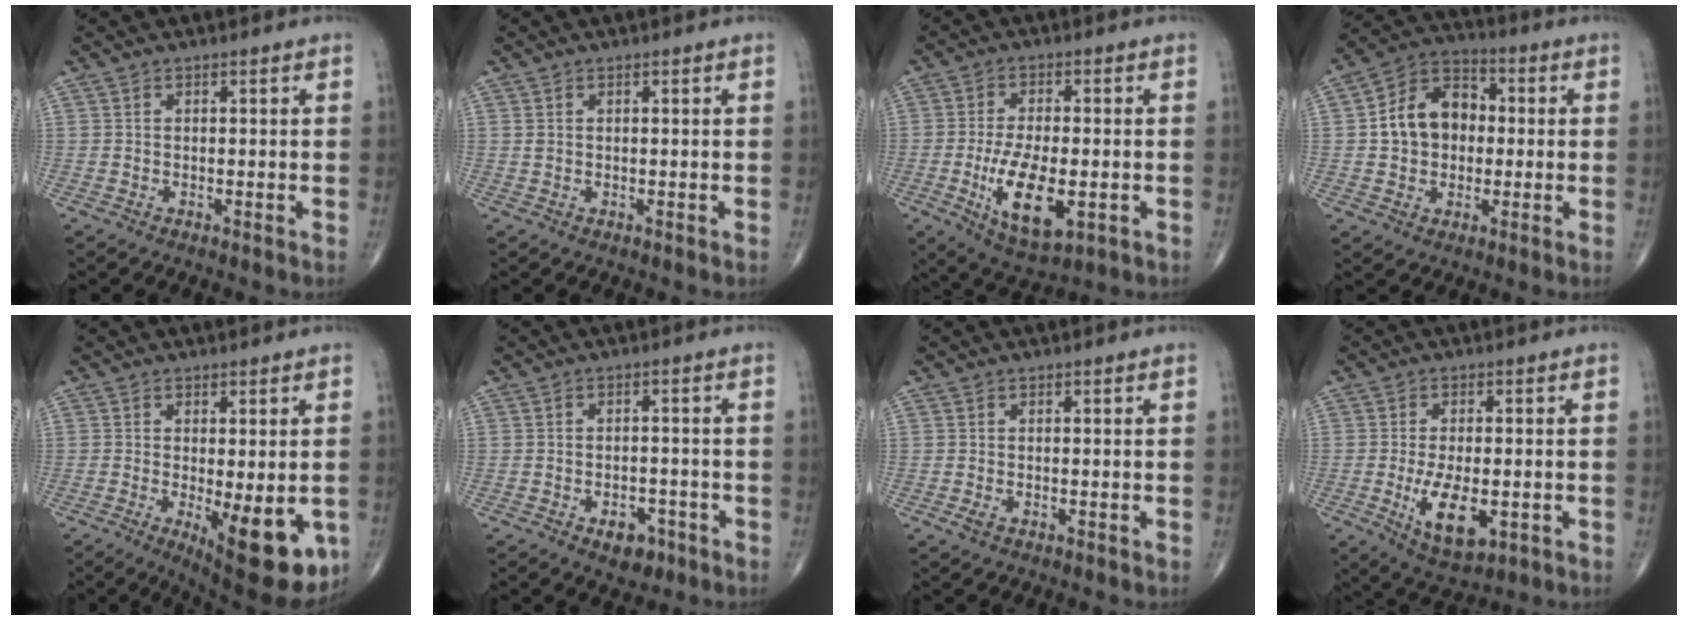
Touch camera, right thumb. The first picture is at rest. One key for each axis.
{"total": 0.7, "fx": 0.2, "fy": 0.6, "fz": 0.4, "tx": -0.007, "ty": 0.002, "tz": 0.006}
{"total": 12.3, "fx": -3.1, "fy": 5.4, "fz": 10.6, "tx": -0.183, "ty": -0.009, "tz": -0.043}
{"total": 12.4, "fx": 0.4, "fy": 9.4, "fz": 8.0, "tx": -0.106, "ty": 0.028, "tz": -0.001}
{"total": 14.0, "fx": -3.9, "fy": 5.0, "fz": 12.5, "tx": -0.142, "ty": -0.021, "tz": -0.039}
{"total": 4.9, "fx": -2.6, "fy": 3.0, "fz": 2.8, "tx": -0.021, "ty": 0.016, "tz": -0.033}
{"total": 1.2, "fx": -0.4, "fy": 0.7, "fz": 0.9, "tx": -0.020, "ty": -0.001, "tz": -0.008}
{"total": 9.7, "fx": -2.4, "fy": 4.6, "fz": 8.2, "tx": -0.134, "ty": -0.011, "tz": -0.028}